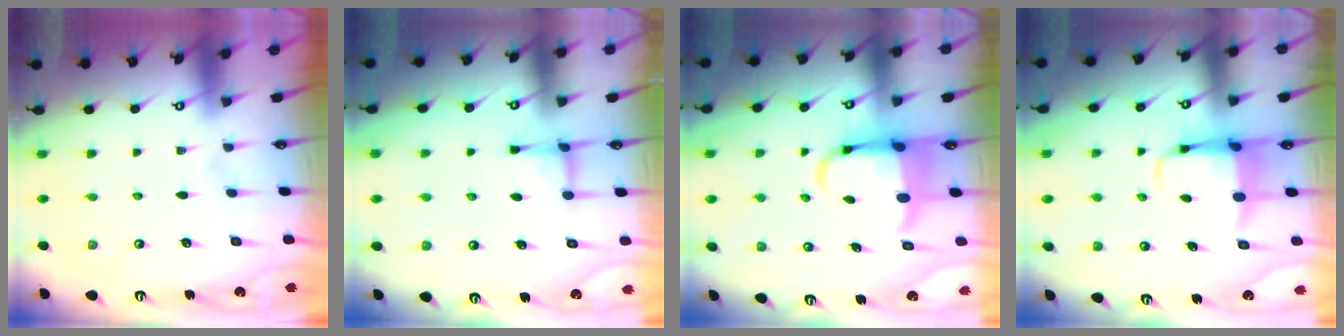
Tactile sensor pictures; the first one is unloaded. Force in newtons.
{"total": 3.7, "press": 3.6, "slide": 0.6}
{"total": 6.3, "press": 6.1, "slide": 1.6}
{"total": 5.2, "press": 5.1, "slide": 1.0}